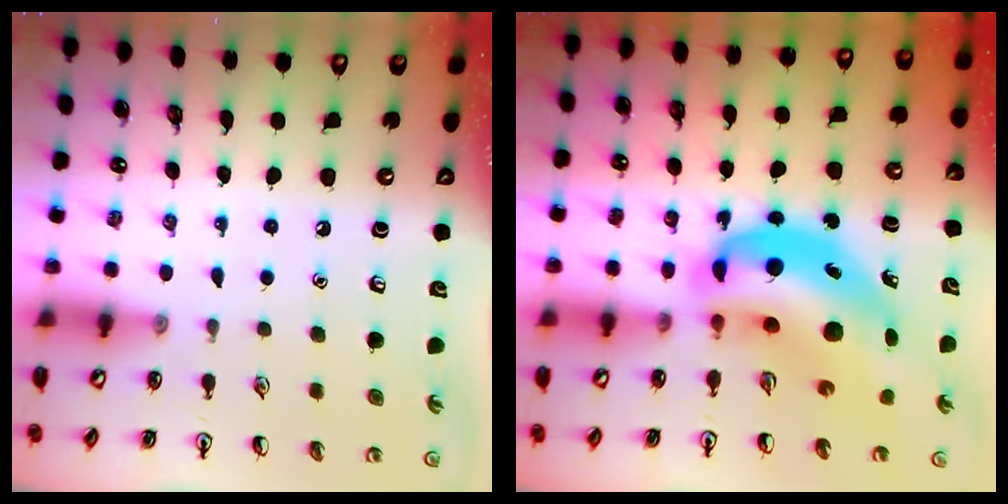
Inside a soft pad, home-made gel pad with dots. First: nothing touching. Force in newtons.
{"total": 15.8, "press": 15.0, "slide": 4.9}